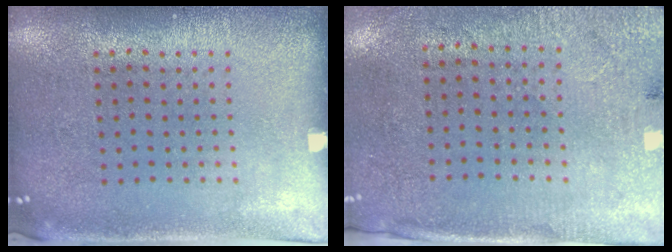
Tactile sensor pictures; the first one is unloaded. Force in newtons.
{"total": 2.6, "press": 2.2, "slide": 1.4}